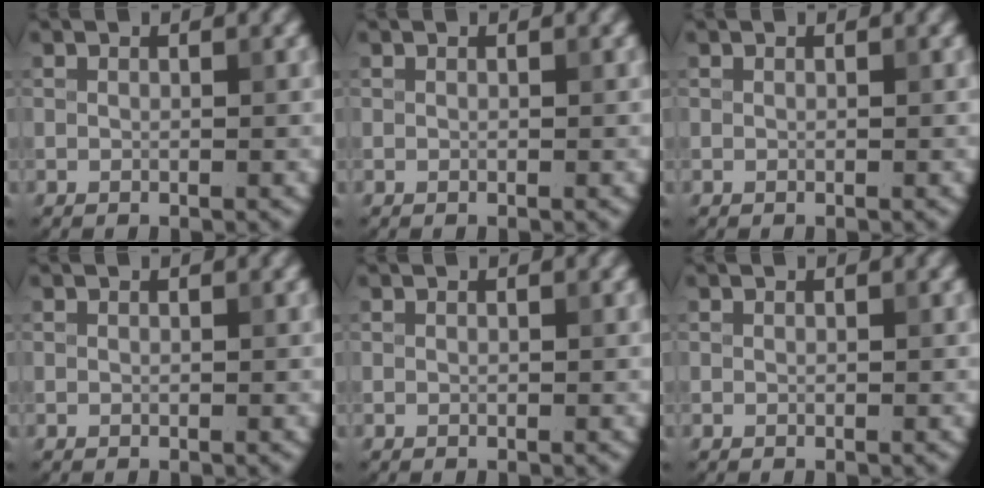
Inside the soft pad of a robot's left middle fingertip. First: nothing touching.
{"total": 0.0}
{"total": 0.0}
{"total": 0.0}
{"total": 0.0}
{"total": 0.0}